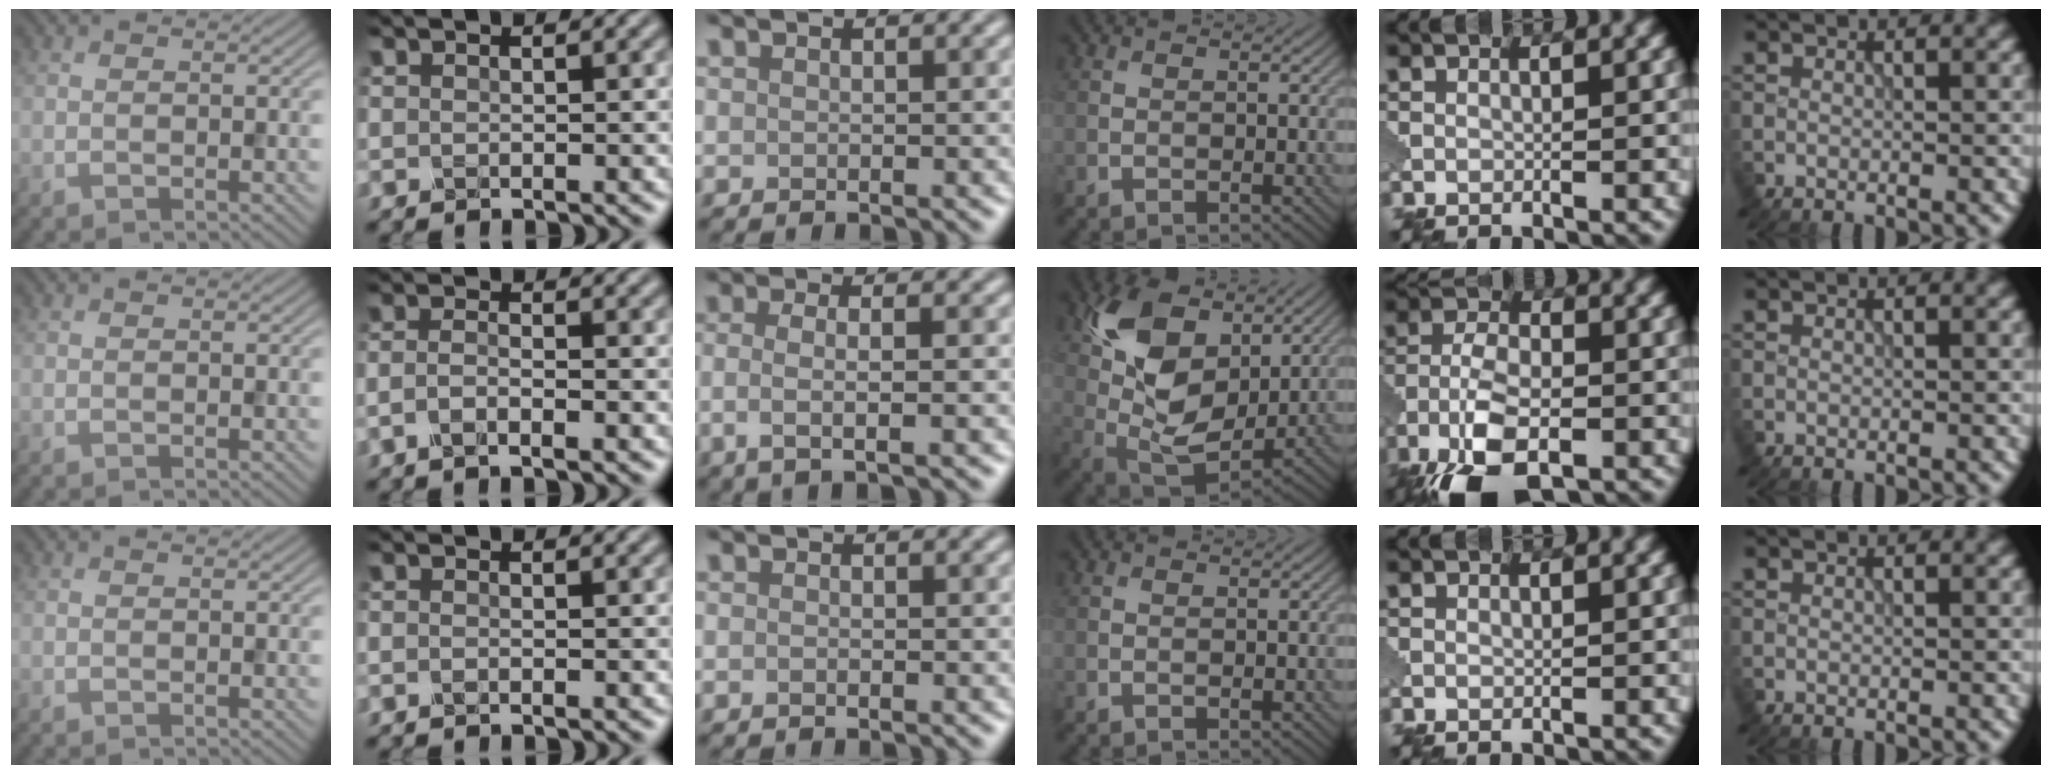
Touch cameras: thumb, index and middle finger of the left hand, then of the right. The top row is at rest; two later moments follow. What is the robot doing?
{"motion": "insert", "object": "pin"}